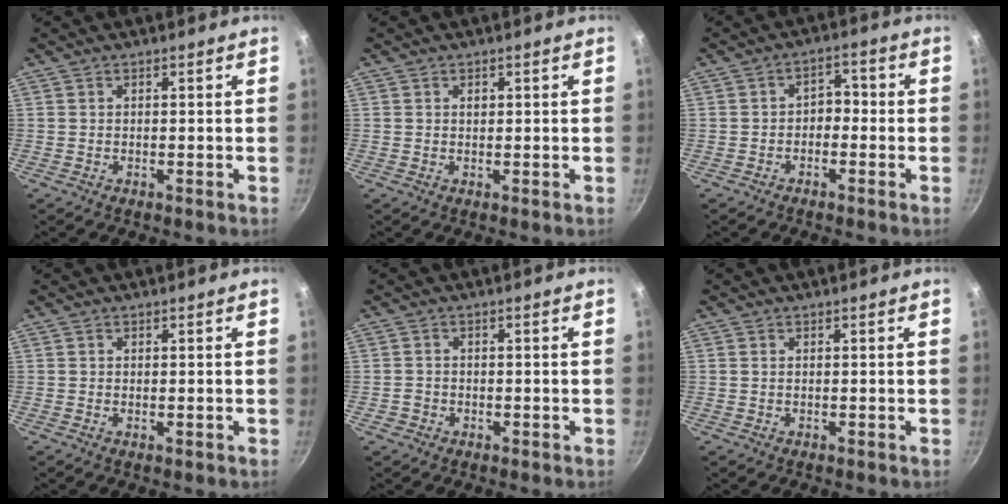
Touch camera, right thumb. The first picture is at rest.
{"total": 0.9, "force": [0.3, 0.7, 0.4], "torque": [-0.002, 0.001, 0.005]}
{"total": 3.5, "force": [-1.1, 2.5, 2.2], "torque": [-0.008, 0.021, -0.025]}
{"total": 0.0}
{"total": 1.8, "force": [-0.7, 1.6, 0.4], "torque": [-0.004, 0.006, -0.009]}
{"total": 0.0}